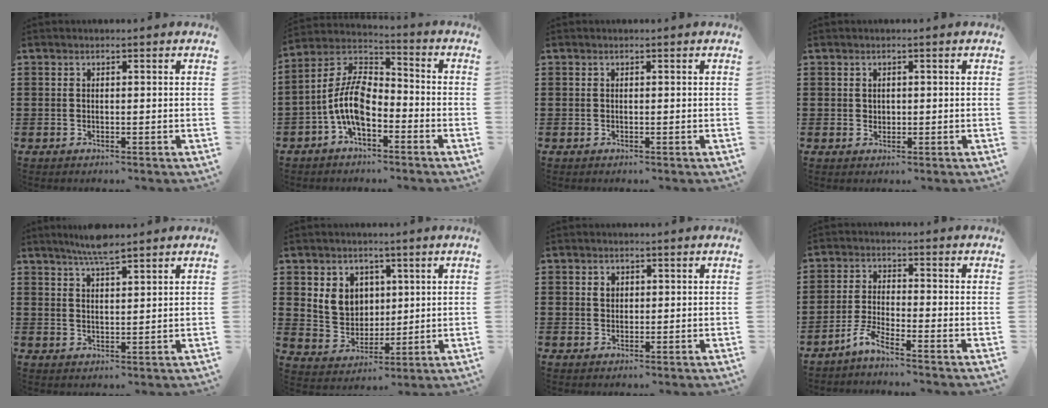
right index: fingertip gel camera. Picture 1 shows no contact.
{"total": 9.3, "force": [-3.4, 4.5, 7.4], "torque": [-0.187, -0.008, -0.075]}
{"total": 0.0}
{"total": 0.9, "force": [0.4, 0.8, 0.1], "torque": [-0.003, 0.004, 0.008]}
{"total": 4.0, "force": [3.4, 0.3, 2.1], "torque": [-0.049, -0.003, 0.061]}
{"total": 6.2, "force": [2.1, 5.5, 1.9], "torque": [-0.054, 0.014, 0.039]}
{"total": 1.4, "force": [0.6, 1.1, 0.6], "torque": [-0.014, 0.006, 0.011]}
{"total": 3.6, "force": [-3.2, 0.0, 1.7], "torque": [-0.054, -0.005, -0.069]}